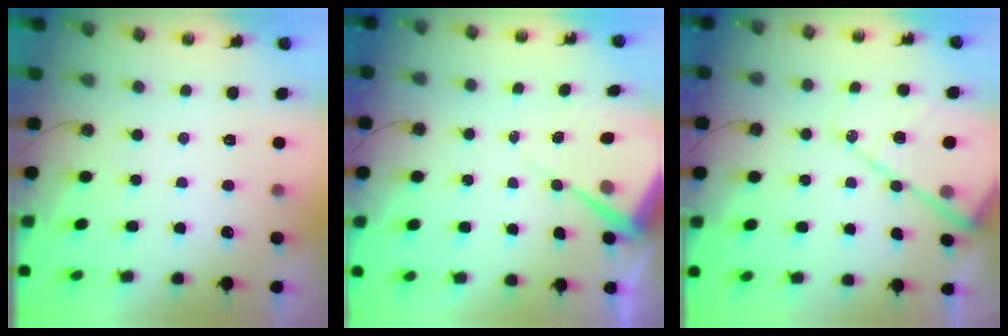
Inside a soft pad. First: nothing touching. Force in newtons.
{"total": 7.8, "press": 7.8, "slide": 0.7}
{"total": 14.1, "press": 14.0, "slide": 1.3}